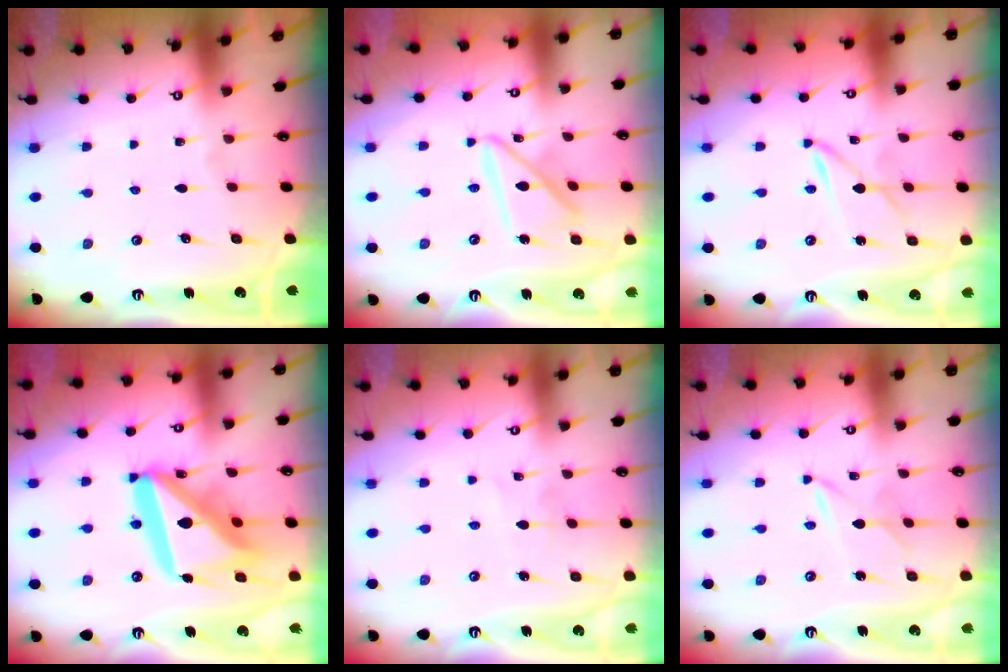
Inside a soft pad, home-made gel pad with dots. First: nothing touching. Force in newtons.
{"total": 13.3, "press": 13.2, "slide": 1.3}
{"total": 1.9, "press": 1.9, "slide": 0.2}
{"total": 23.1, "press": 23.0, "slide": 2.7}
{"total": 2.0, "press": 2.0, "slide": 0.1}
{"total": 4.4, "press": 4.4, "slide": 0.2}